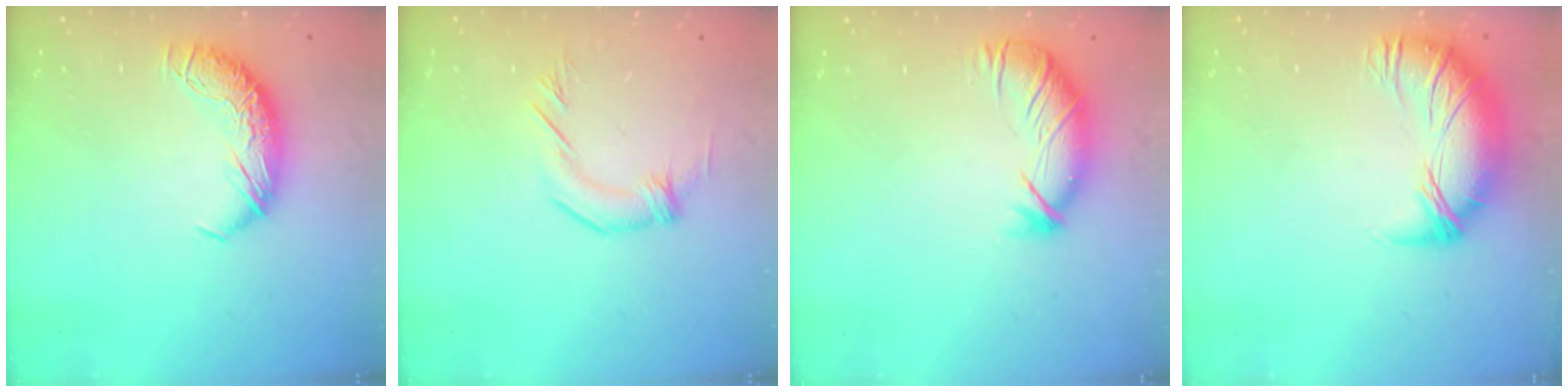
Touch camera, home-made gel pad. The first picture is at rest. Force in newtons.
{"total": 2.8, "press": 2.8, "slide": 0.2}
{"total": 3.0, "press": 2.6, "slide": 1.5}
{"total": 2.7, "press": 1.5, "slide": 2.3}